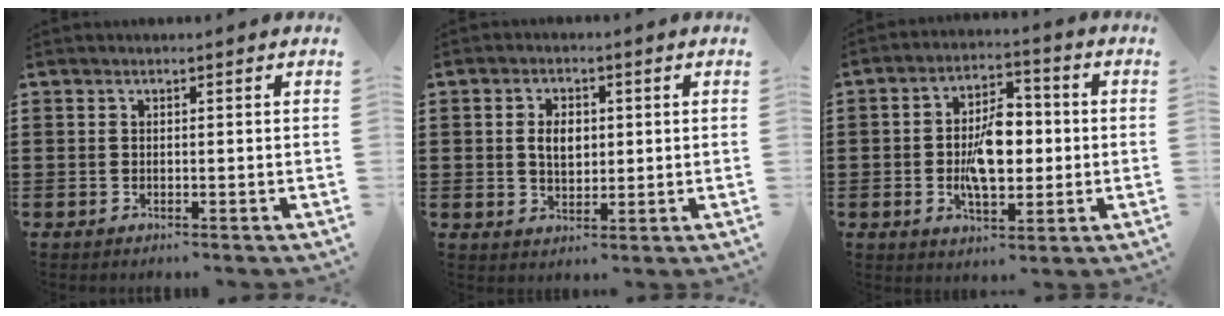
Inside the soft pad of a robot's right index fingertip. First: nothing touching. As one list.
[{"total": 4.0, "force": [0.3, 2.5, 3.1], "torque": [-0.058, 0.009, 0.002]}, {"total": 8.8, "force": [-0.6, 4.7, 7.5], "torque": [-0.132, 0.005, -0.017]}]